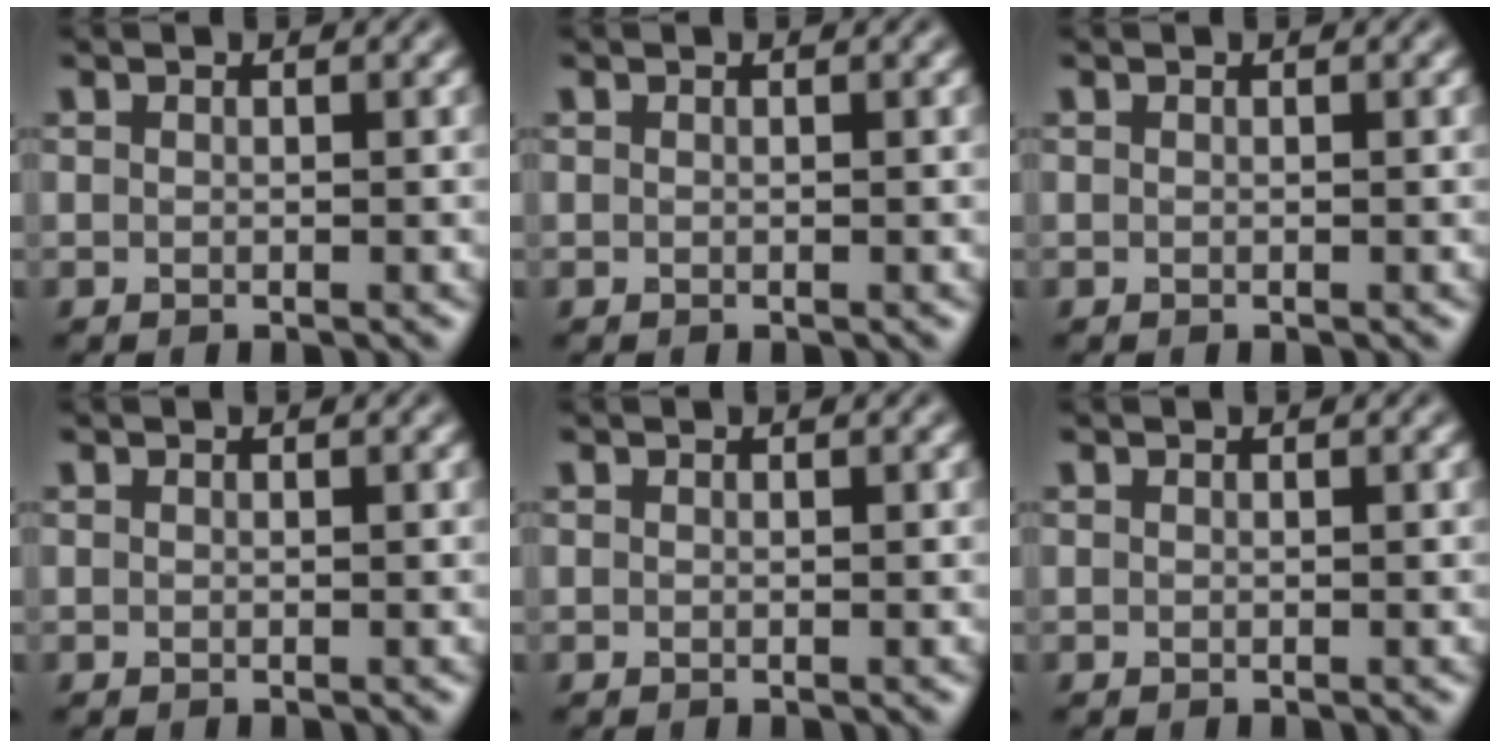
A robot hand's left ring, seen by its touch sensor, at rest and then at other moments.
{"total": 0.0}
{"total": 0.0}
{"total": 0.0}
{"total": 0.0}
{"total": 0.0}